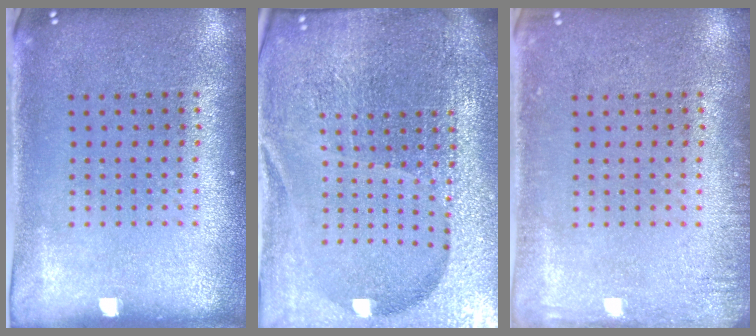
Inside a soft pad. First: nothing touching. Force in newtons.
{"total": 6.9, "press": 5.9, "slide": 3.5}
{"total": 1.5, "press": 1.4, "slide": 0.2}